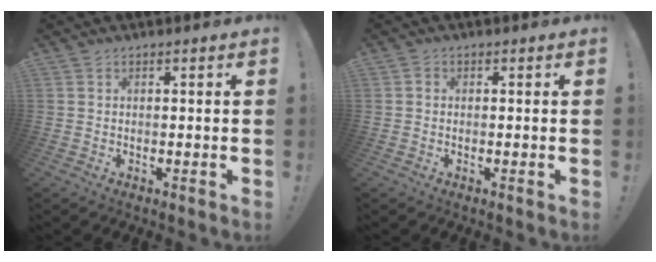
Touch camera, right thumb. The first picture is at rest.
{"total": 0.8, "force": [-0.2, 0.7, 0.3], "torque": [-0.007, 0.003, -0.003]}